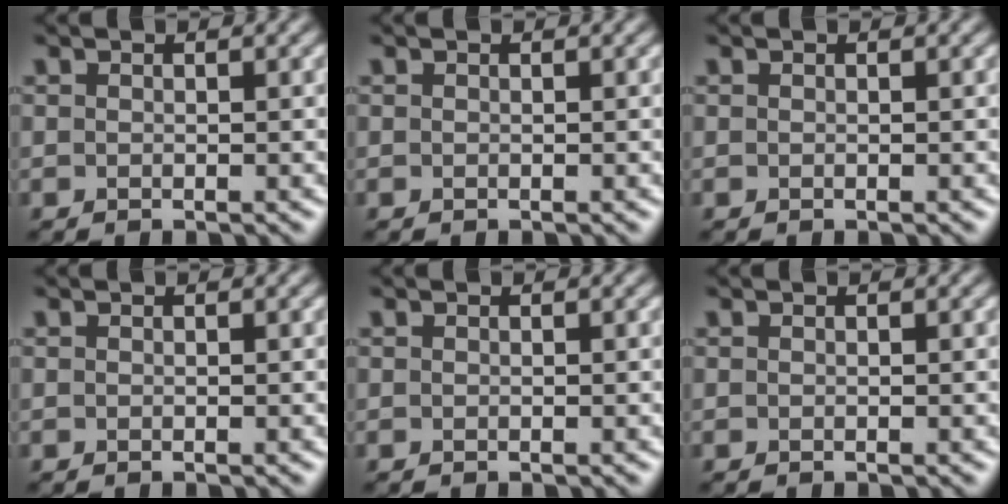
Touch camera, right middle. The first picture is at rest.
{"total": 0.0}
{"total": 0.0}
{"total": 0.0}
{"total": 0.0}
{"total": 0.0}